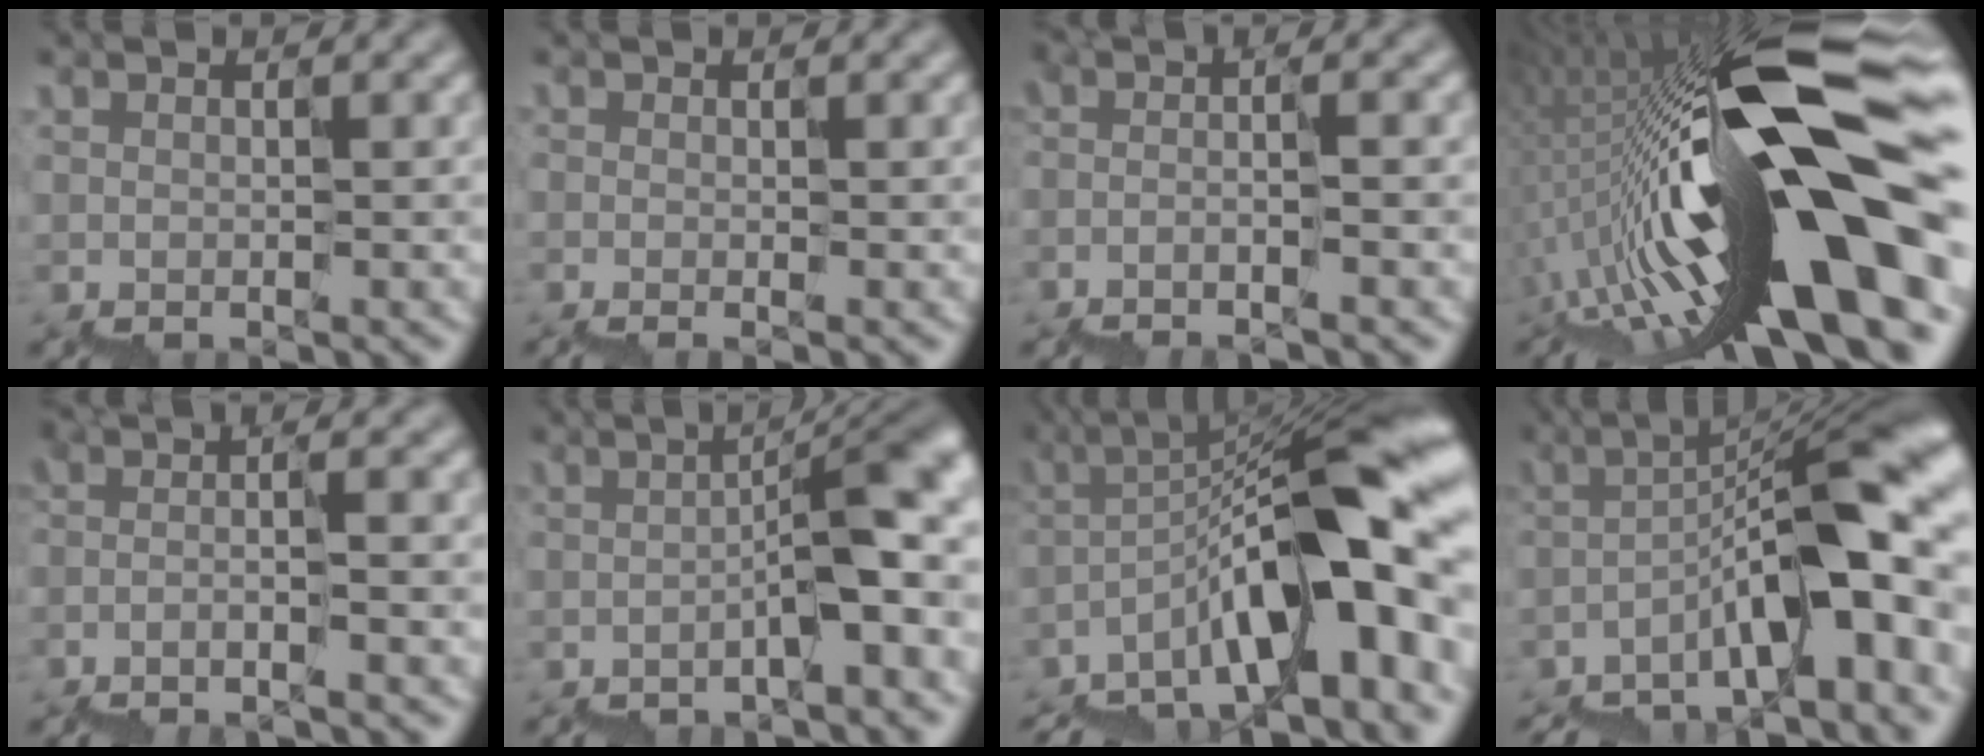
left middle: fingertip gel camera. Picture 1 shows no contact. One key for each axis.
{"total": 1.2, "fx": -0.8, "fy": 0.3, "fz": 0.9, "tx": -0.002, "ty": -0.003, "tz": -0.010}
{"total": 2.4, "fx": -1.0, "fy": 0.3, "fz": 2.1, "tx": -0.027, "ty": 0.006, "tz": -0.027}
{"total": 19.2, "fx": -3.2, "fy": 5.5, "fz": 18.1, "tx": -0.295, "ty": 0.038, "tz": -0.058}
{"total": 3.0, "fx": -1.4, "fy": 0.4, "fz": 2.6, "tx": -0.034, "ty": 0.010, "tz": -0.033}
{"total": 7.8, "fx": -1.3, "fy": 1.9, "fz": 7.4, "tx": -0.082, "ty": 0.022, "tz": -0.021}
{"total": 15.5, "fx": -5.9, "fy": 3.8, "fz": 13.8, "tx": -0.178, "ty": 0.045, "tz": -0.099}
{"total": 13.3, "fx": -4.9, "fy": 3.1, "fz": 11.9, "tx": -0.163, "ty": 0.029, "tz": -0.075}